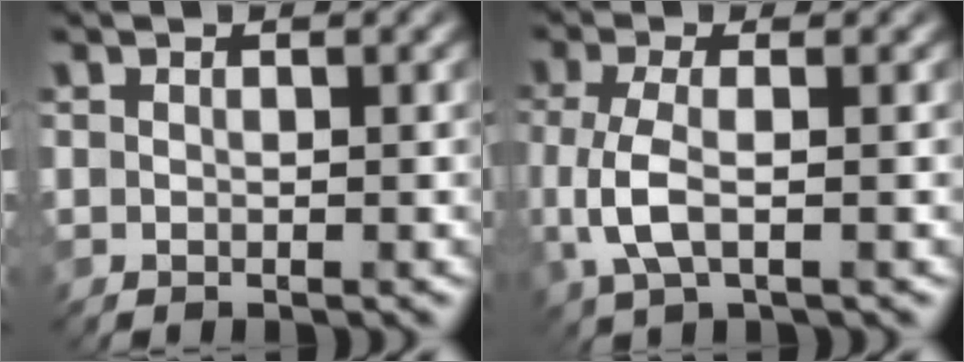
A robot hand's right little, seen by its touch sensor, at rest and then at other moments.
{"total": 4.0, "force": [-0.6, 1.6, 3.7], "torque": [-0.095, -0.004, -0.014]}